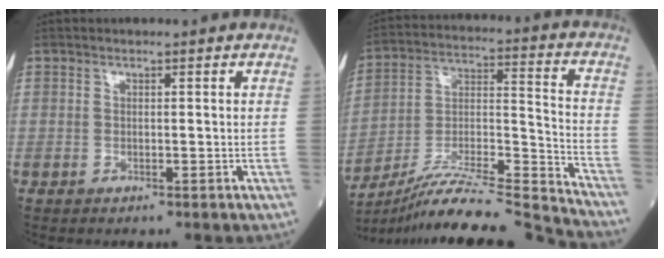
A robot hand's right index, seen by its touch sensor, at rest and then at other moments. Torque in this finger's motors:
{"motor_torque": [-0.35, -0.20, 0.15, 0.12]}